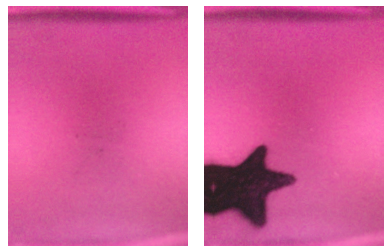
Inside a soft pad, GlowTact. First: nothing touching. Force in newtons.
{"total": 18.8}